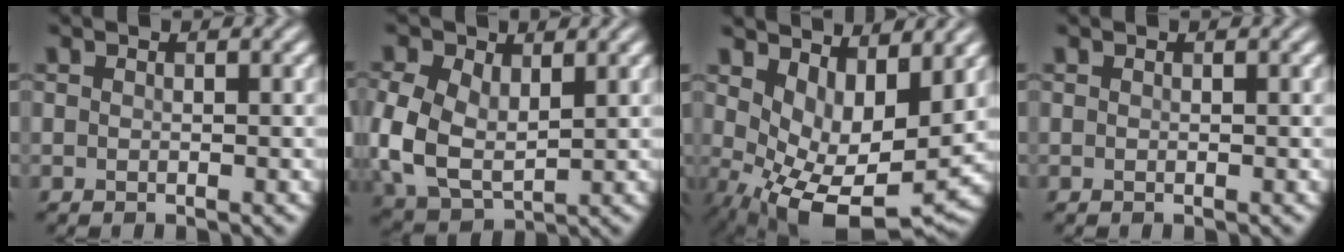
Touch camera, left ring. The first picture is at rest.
{"total": 7.4, "force": [0.5, 5.0, 5.5], "torque": [-0.149, -0.006, 0.016]}
{"total": 8.7, "force": [1.2, 4.7, 7.2], "torque": [-0.126, -0.031, 0.034]}
{"total": 0.0}